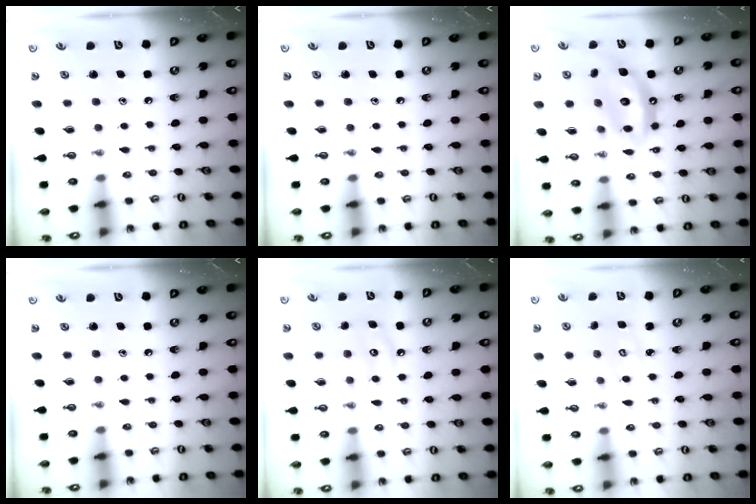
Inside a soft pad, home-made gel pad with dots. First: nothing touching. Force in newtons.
{"total": 0.0}
{"total": 12.0, "press": 12.0, "slide": 1.2}
{"total": 0.0}
{"total": 5.3, "press": 5.3, "slide": 0.5}
{"total": 2.6, "press": 2.6, "slide": 0.1}